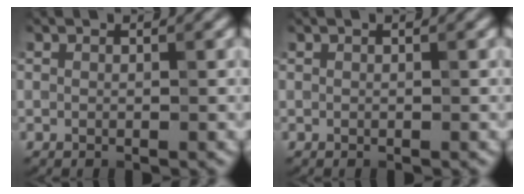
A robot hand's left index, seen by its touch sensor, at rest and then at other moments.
{"total": 0.0}